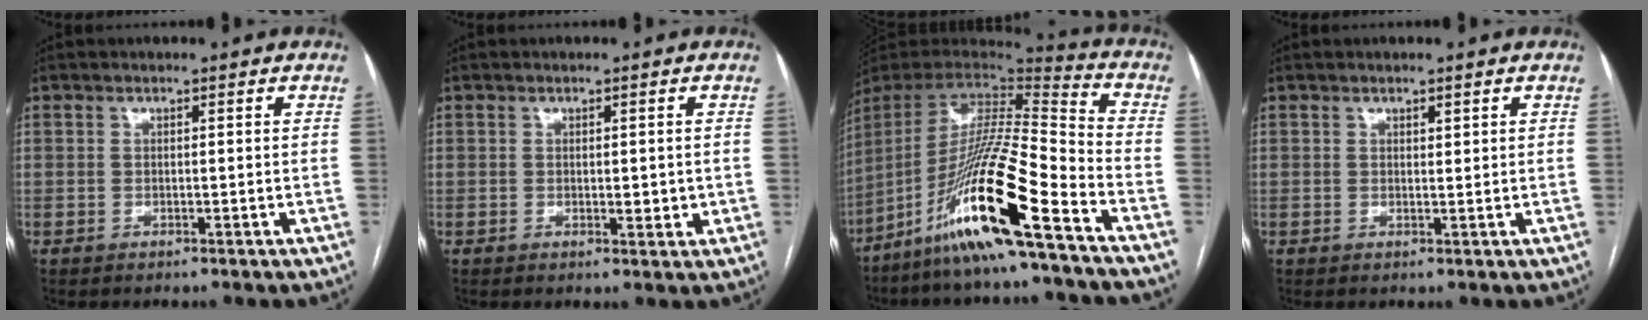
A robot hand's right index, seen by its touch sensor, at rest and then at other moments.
{"total": 2.0, "force": [-0.1, 0.9, 1.8], "torque": [-0.024, -0.003, 0.001]}
{"total": 21.0, "force": [-12.4, 0.1, 16.9], "torque": [-0.349, -0.034, -0.241]}
{"total": 0.8, "force": [0.6, 0.3, 0.5], "torque": [-0.007, -0.002, 0.008]}